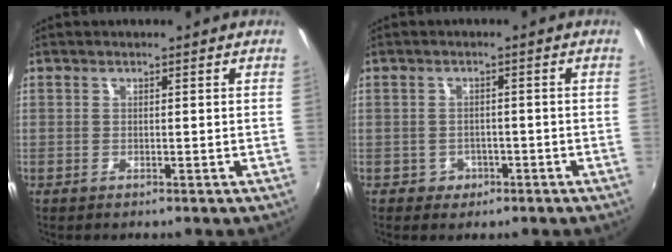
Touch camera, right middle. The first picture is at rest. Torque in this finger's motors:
{"motor_torque": [-0.27, 0.08, -0.05, -0.01]}